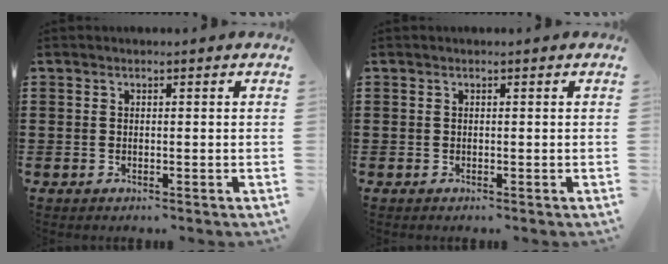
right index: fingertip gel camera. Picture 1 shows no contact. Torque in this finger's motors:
{"motor_torque": [1.38, 0.18, -0.01, 0.01]}